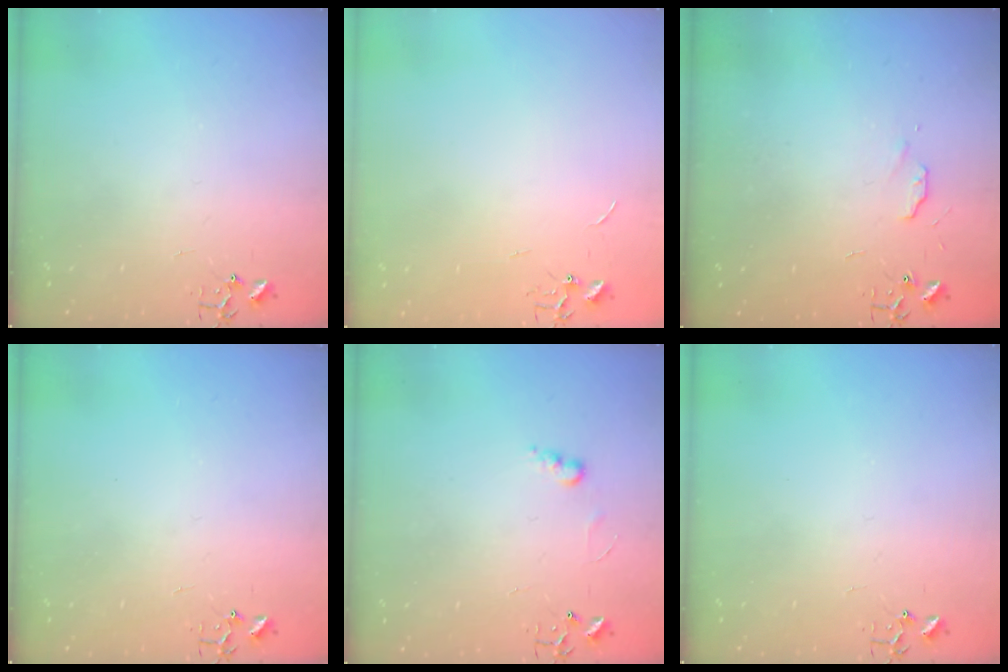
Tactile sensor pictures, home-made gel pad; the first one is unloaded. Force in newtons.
{"total": 0.7, "press": 0.7, "slide": 0.1}
{"total": 4.7, "press": 4.6, "slide": 0.7}
{"total": 0.0}
{"total": 5.2, "press": 5.1, "slide": 0.6}
{"total": 0.0}